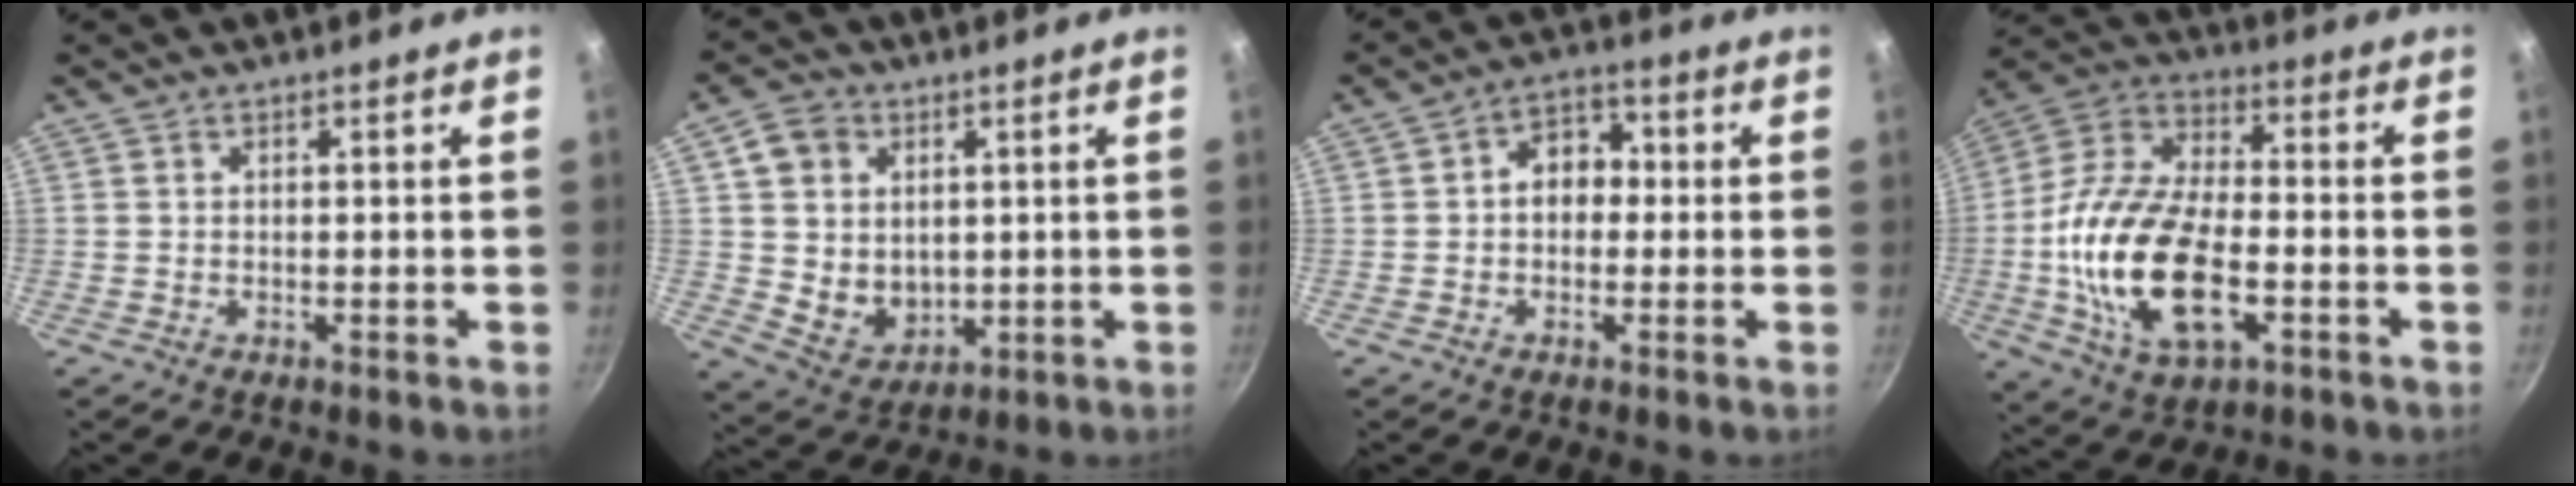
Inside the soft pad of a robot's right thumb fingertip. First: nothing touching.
{"total": 10.8, "force": [2.2, 9.3, 5.1], "torque": [-0.059, -0.017, 0.053]}
{"total": 6.6, "force": [0.1, 5.1, 4.3], "torque": [-0.020, 0.020, -0.009]}
{"total": 21.3, "force": [-4.5, 11.2, 17.6], "torque": [-0.335, 0.027, -0.090]}